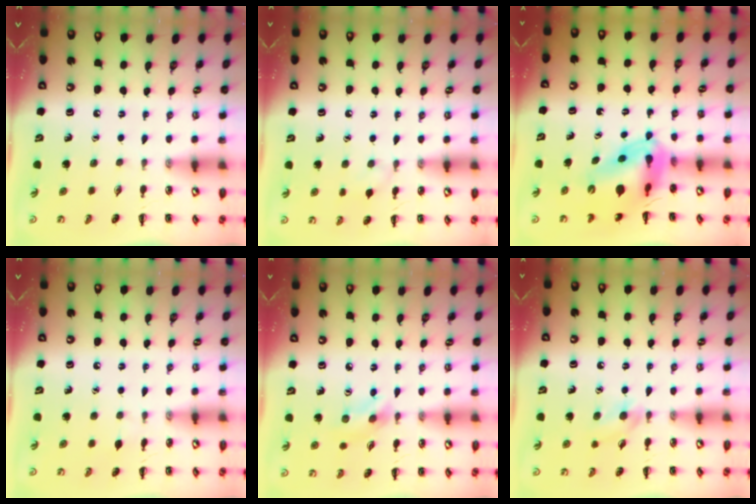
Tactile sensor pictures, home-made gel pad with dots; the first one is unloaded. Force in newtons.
{"total": 6.1, "press": 5.8, "slide": 1.9}
{"total": 12.5, "press": 11.8, "slide": 3.9}
{"total": 3.8, "press": 3.6, "slide": 1.3}
{"total": 2.7, "press": 2.6, "slide": 0.6}
{"total": 5.1, "press": 4.7, "slide": 2.0}